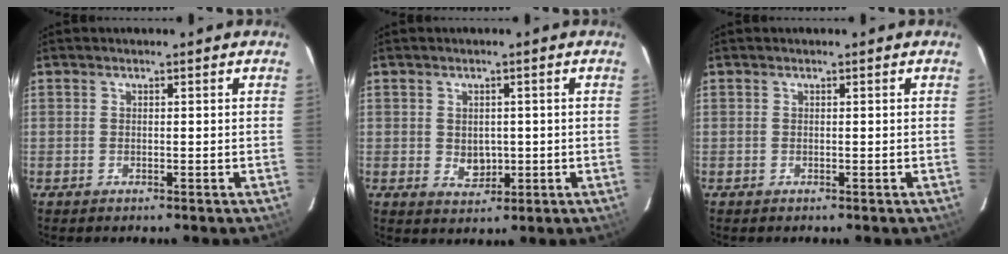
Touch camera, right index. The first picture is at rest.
{"total": 3.7, "force": [-0.2, 3.1, 2.0], "torque": [-0.032, -0.002, 0.002]}
{"total": 0.0}